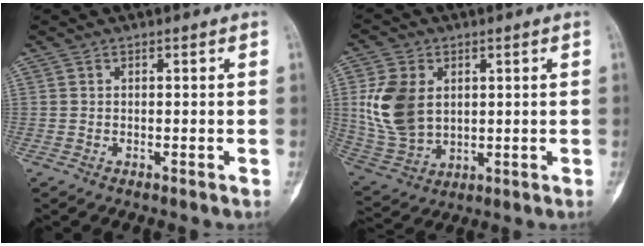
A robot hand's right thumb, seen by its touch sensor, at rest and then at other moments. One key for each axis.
{"total": 12.8, "fx": 2.3, "fy": 9.1, "fz": 8.7, "tx": -0.163, "ty": -0.012, "tz": 0.059}